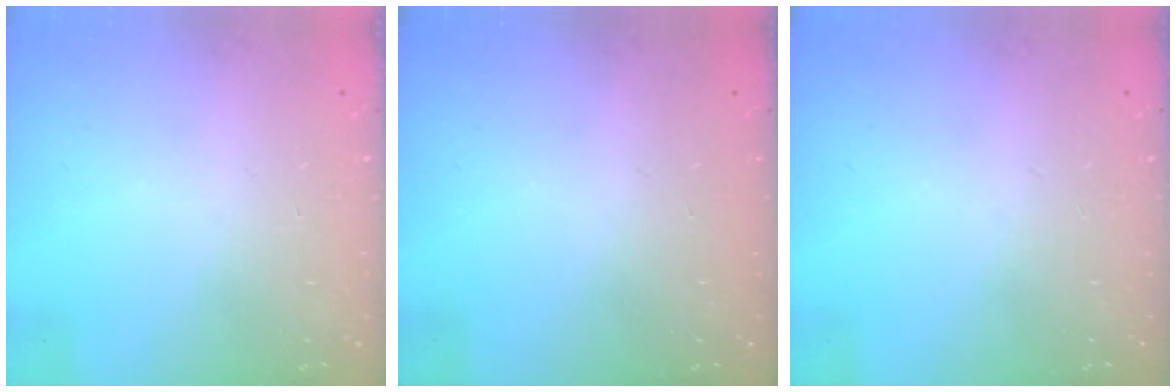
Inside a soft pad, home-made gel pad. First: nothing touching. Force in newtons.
{"total": 0.0}
{"total": 0.0}